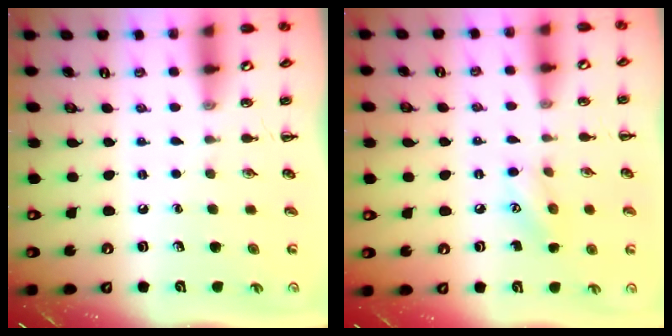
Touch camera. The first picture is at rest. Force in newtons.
{"total": 7.7, "press": 7.6, "slide": 1.0}